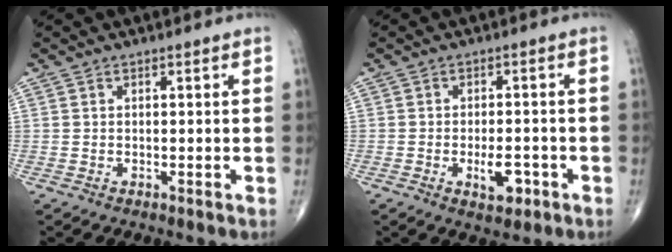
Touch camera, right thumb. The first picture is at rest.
{"total": 4.9, "force": [-1.9, 2.4, 3.8], "torque": [-0.045, 0.003, -0.025]}